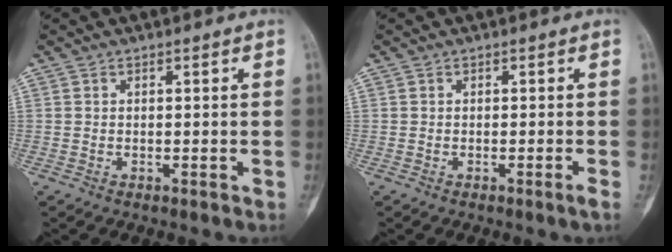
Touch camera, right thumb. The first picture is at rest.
{"total": 1.0, "force": [-0.5, -0.3, 0.8], "torque": [-0.015, -0.002, -0.008]}